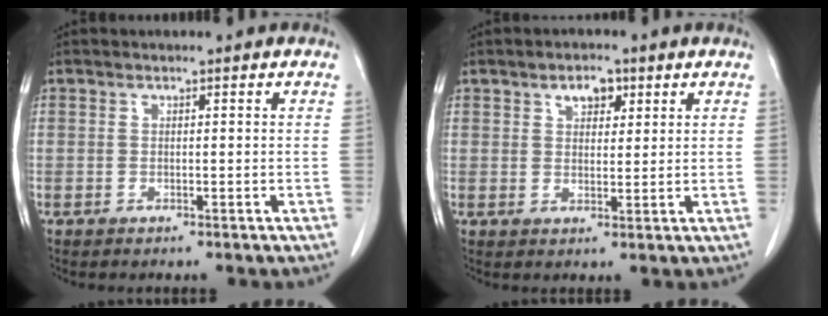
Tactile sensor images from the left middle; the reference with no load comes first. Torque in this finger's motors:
{"motor_torque": [0.29, -0.21, 0.02, 0.01]}